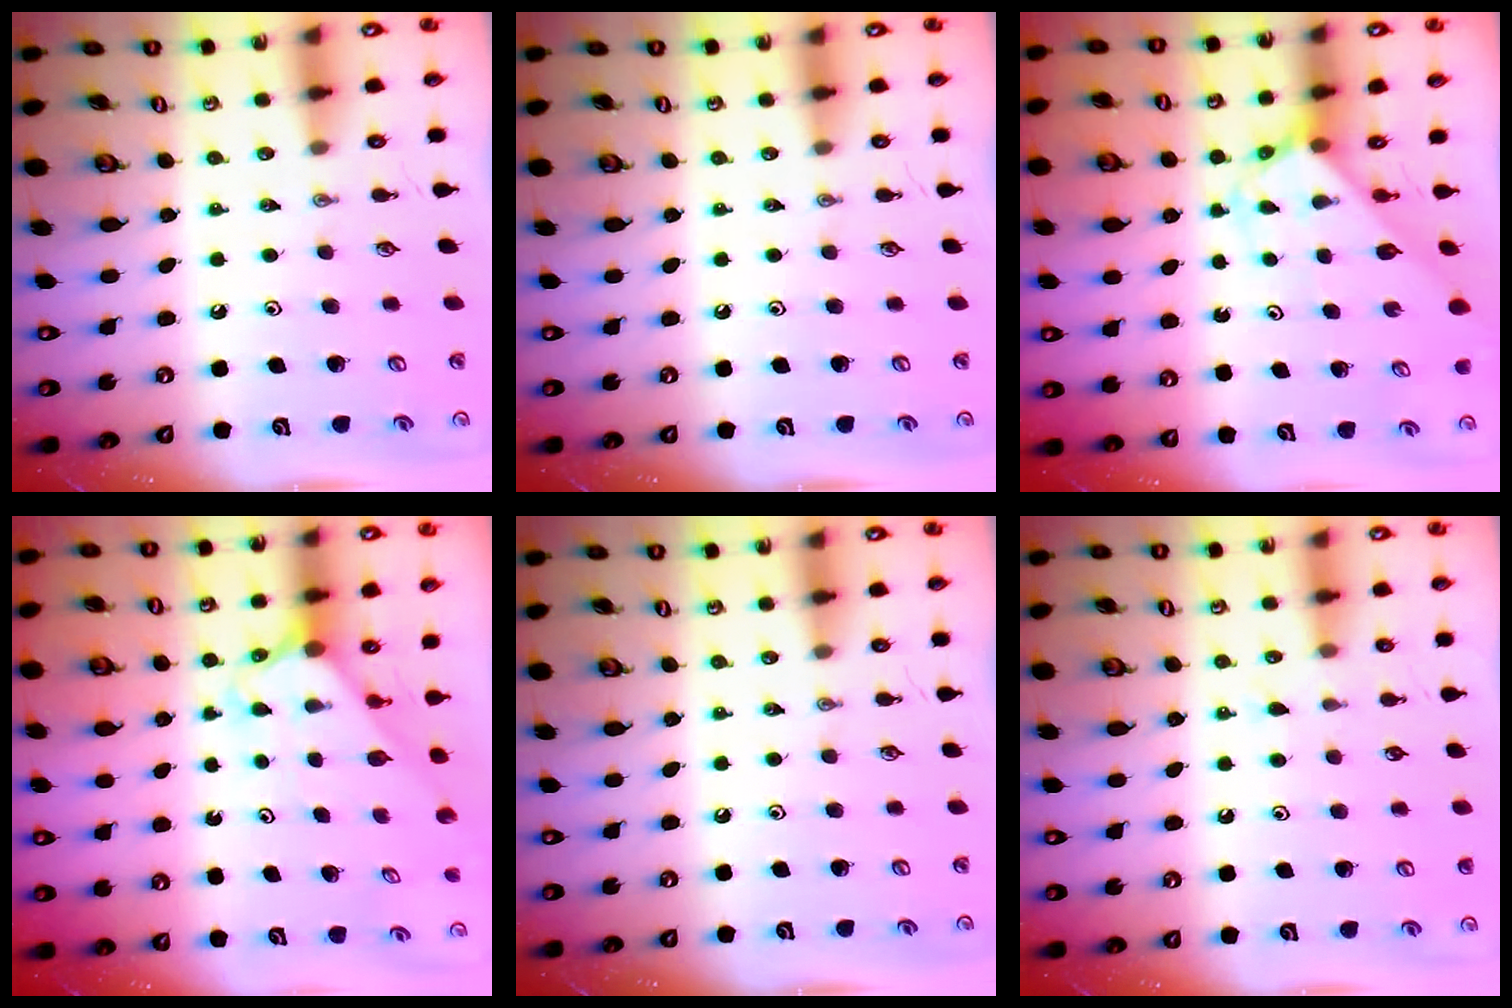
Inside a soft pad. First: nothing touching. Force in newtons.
{"total": 0.0}
{"total": 2.9, "press": 2.9, "slide": 0.1}
{"total": 2.4, "press": 2.4, "slide": 0.2}
{"total": 0.0}
{"total": 5.7, "press": 5.6, "slide": 0.8}